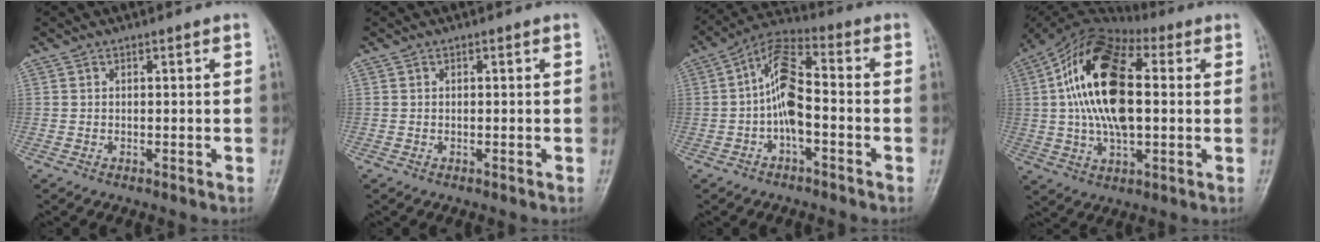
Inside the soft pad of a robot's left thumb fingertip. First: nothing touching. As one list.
[{"total": 0.0}, {"total": 9.7, "force": [-1.3, 4.2, 8.7], "torque": [-0.161, 0.039, -0.036]}, {"total": 19.5, "force": [2.4, 10.0, 16.6], "torque": [-0.311, 0.018, 0.035]}]